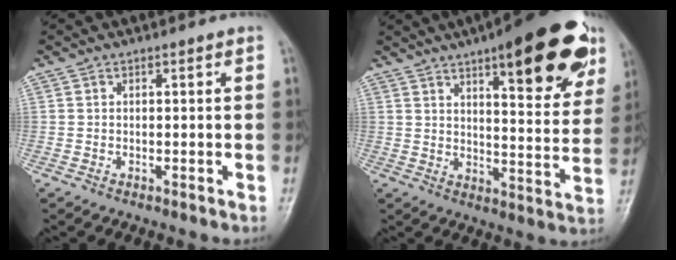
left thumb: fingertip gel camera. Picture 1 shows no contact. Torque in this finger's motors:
{"motor_torque": [0.83, 0.67, 1.67, -1.10, 0.19]}